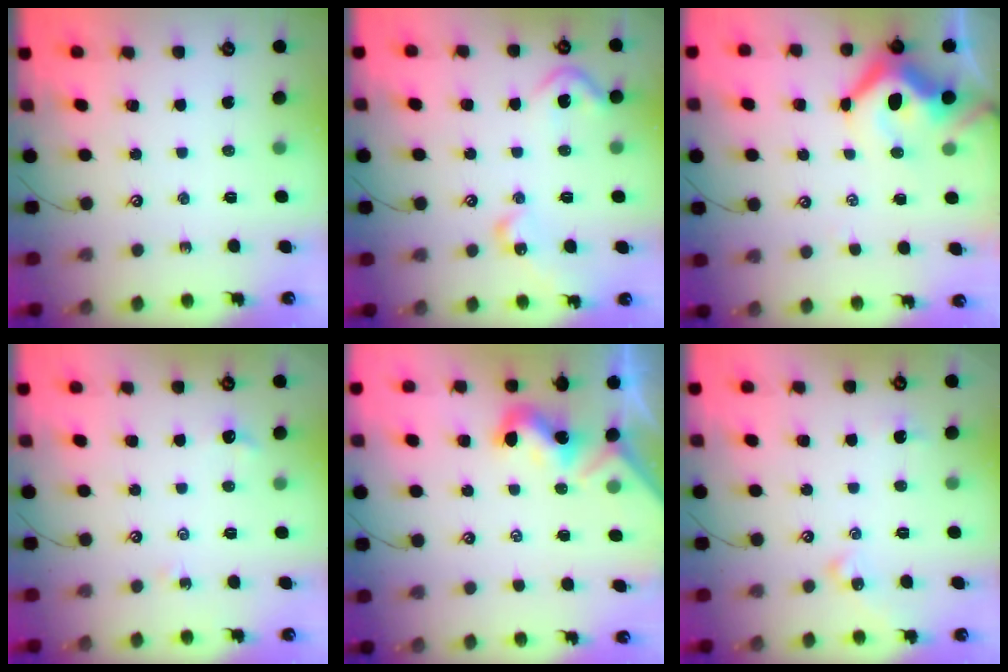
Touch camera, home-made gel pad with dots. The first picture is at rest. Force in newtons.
{"total": 9.2, "press": 9.2, "slide": 1.1}
{"total": 11.1, "press": 10.9, "slide": 2.1}
{"total": 2.4, "press": 2.3, "slide": 0.6}
{"total": 1.4, "press": 1.3, "slide": 0.2}
{"total": 4.2, "press": 4.2, "slide": 0.6}